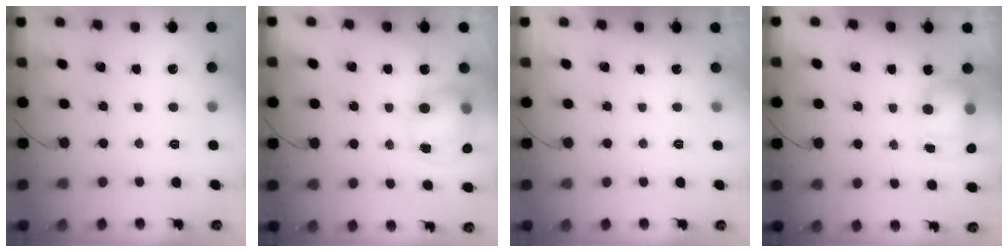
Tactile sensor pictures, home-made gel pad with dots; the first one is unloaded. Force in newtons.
{"total": 9.8, "press": 9.6, "slide": 2.1}
{"total": 0.0}
{"total": 11.2, "press": 9.0, "slide": 6.7}